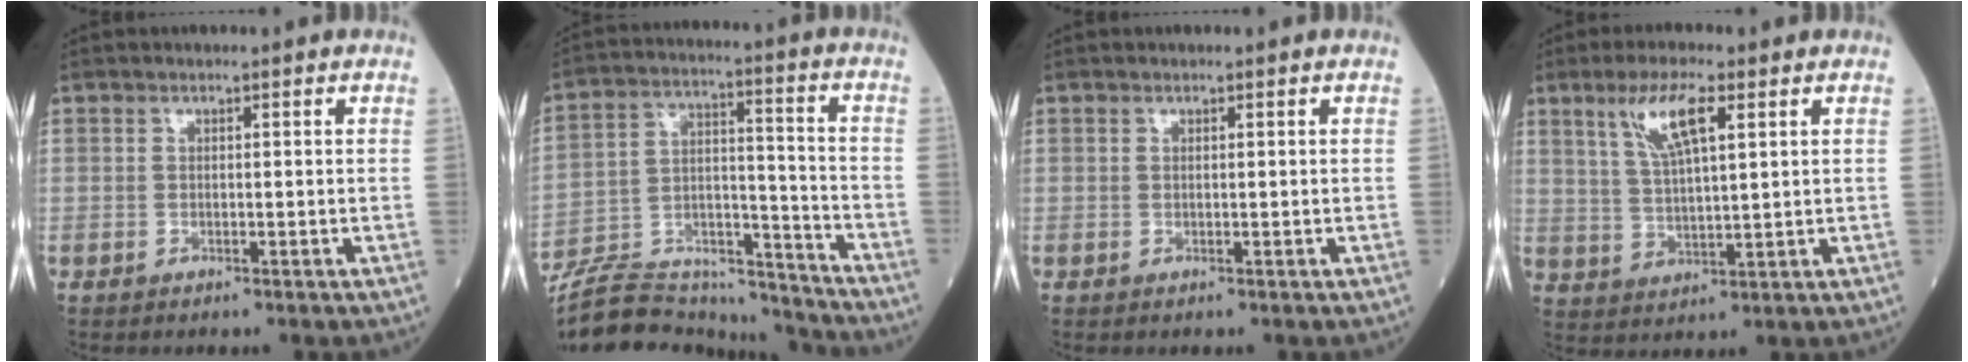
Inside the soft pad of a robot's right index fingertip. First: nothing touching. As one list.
[{"total": 18.7, "force": [-17.8, 3.9, 4.3], "torque": [-0.096, 0.036, -0.284]}, {"total": 0.0}, {"total": 7.7, "force": [3.8, 1.3, 6.5], "torque": [-0.134, 0.006, 0.077]}]